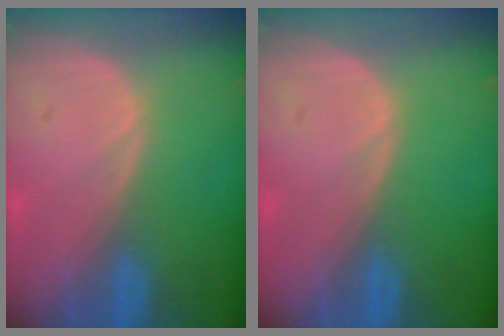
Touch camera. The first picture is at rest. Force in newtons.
{"total": 0.0}